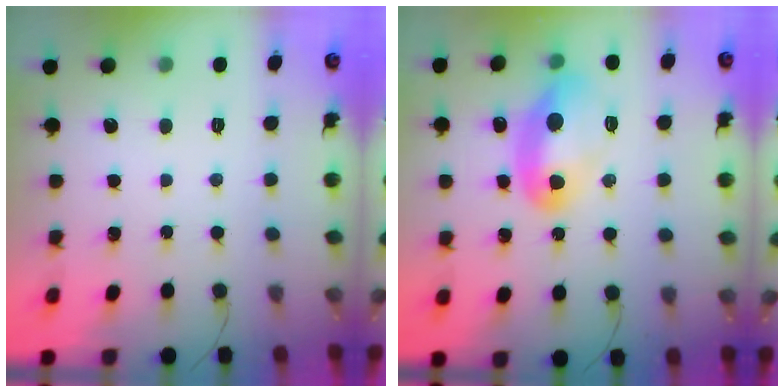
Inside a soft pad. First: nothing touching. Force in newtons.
{"total": 11.9, "press": 11.9, "slide": 1.0}